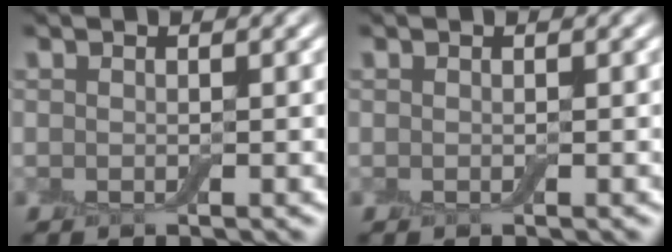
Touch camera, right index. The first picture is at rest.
{"total": 0.0}